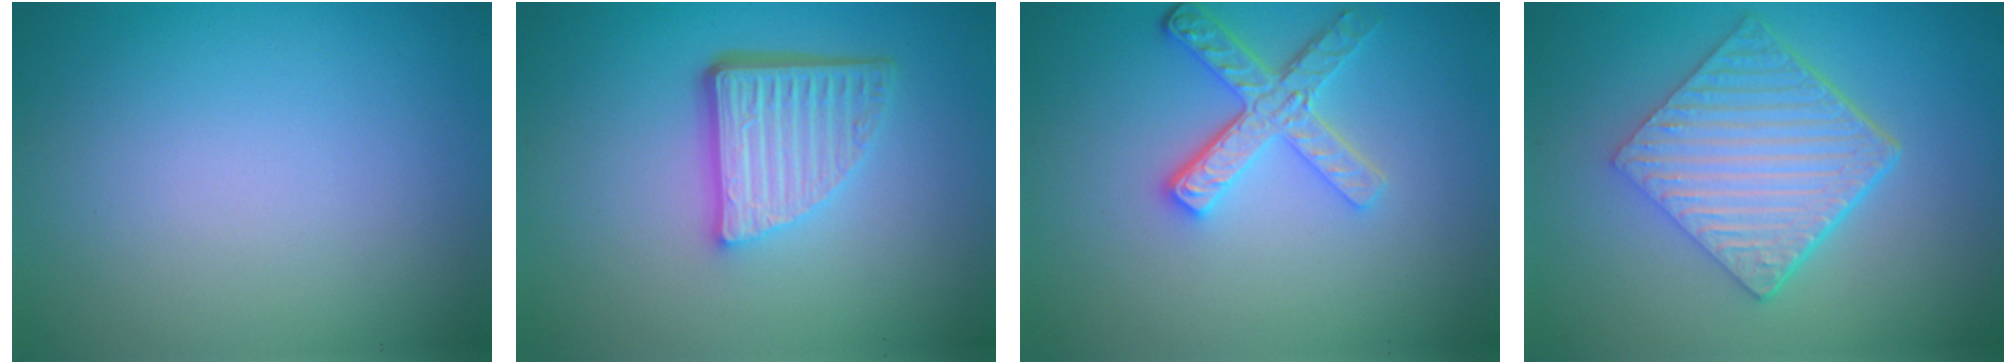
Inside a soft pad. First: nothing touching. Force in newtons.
{"total": 5.3, "press": 3.7, "slide": 3.8}
{"total": 4.2, "press": 3.3, "slide": 2.7}
{"total": 6.7, "press": 4.8, "slide": 4.7}